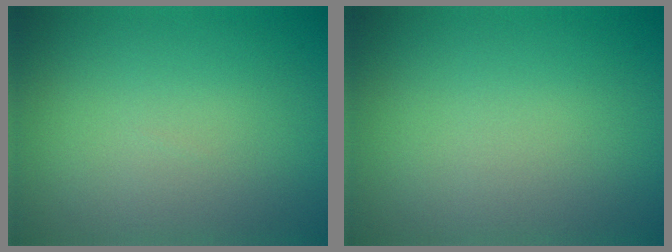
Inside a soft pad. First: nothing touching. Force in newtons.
{"total": 0.0}